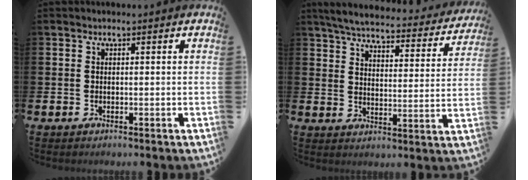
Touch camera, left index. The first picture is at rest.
{"total": 5.4, "force": [5.0, 0.9, 1.9], "torque": [-0.053, -0.036, 0.080]}